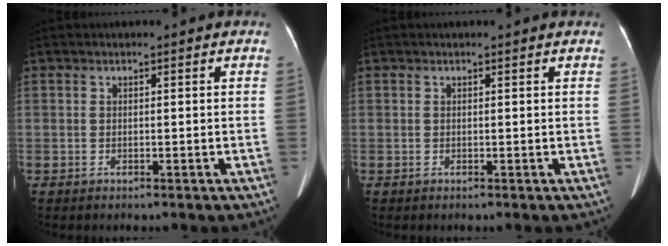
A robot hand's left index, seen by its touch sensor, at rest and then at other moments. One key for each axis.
{"total": 0.7, "fx": 0.7, "fy": 0.0, "fz": 0.1, "tx": -0.005, "ty": 0.002, "tz": 0.005}